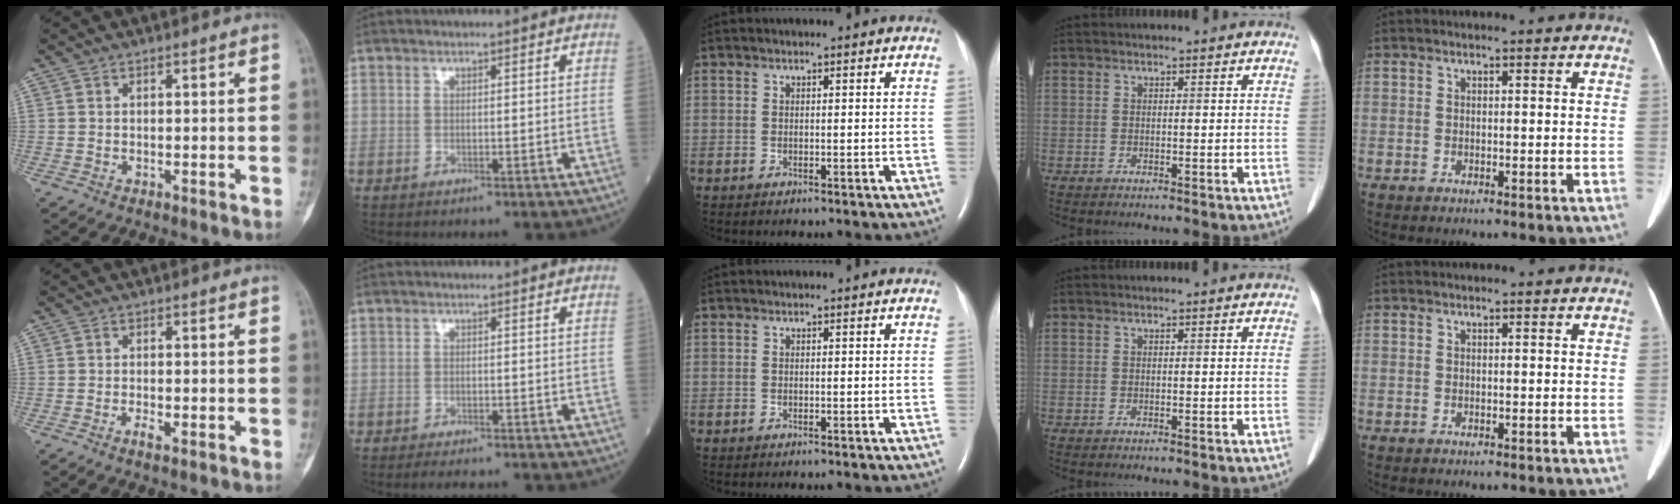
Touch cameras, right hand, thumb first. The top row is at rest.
{"thumb": {"total": 1.8, "force": [-0.8, 0.6, 1.5], "torque": [-0.026, 0.000, -0.016]}, "index": {"total": 3.9, "force": [-3.5, 0.5, 1.5], "torque": [-0.017, -0.007, -0.049]}}